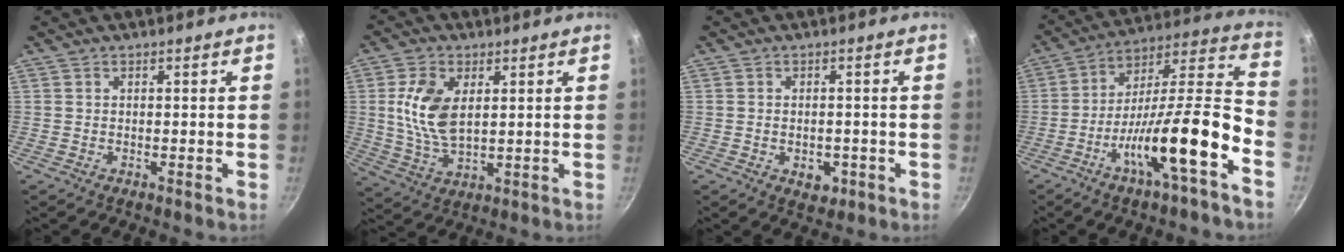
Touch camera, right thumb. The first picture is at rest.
{"total": 10.8, "force": [2.4, 6.1, 8.6], "torque": [-0.165, -0.014, 0.049]}
{"total": 4.1, "force": [-1.4, 2.8, 2.6], "torque": [-0.026, 0.008, -0.011]}
{"total": 20.0, "force": [-8.8, 3.7, 17.6], "torque": [-0.259, 0.059, -0.155]}